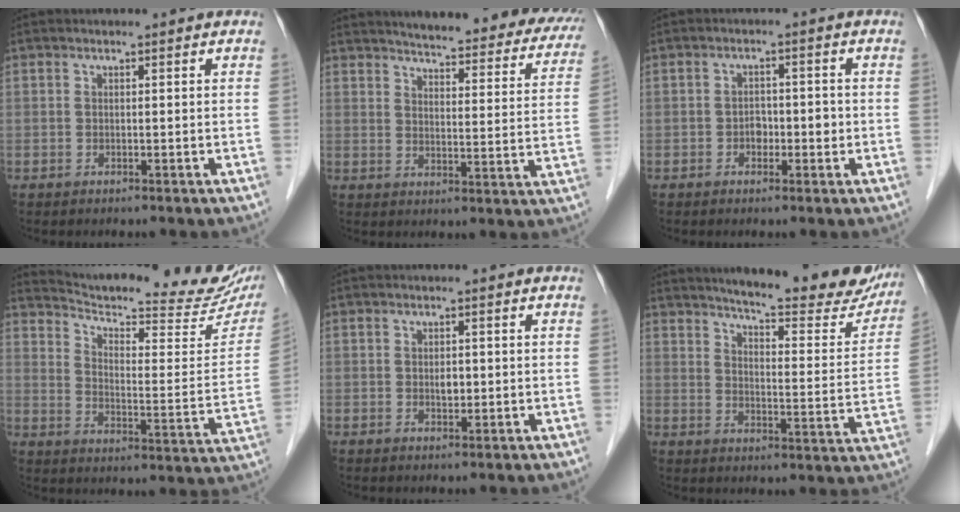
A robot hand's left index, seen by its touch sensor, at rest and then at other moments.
{"total": 25.7, "force": [22.8, 5.4, 10.5], "torque": [-0.131, -0.040, 0.260]}
{"total": 2.8, "force": [-0.7, 1.8, 2.0], "torque": [-0.028, 0.011, -0.012]}
{"total": 24.3, "force": [21.9, 2.7, 10.2], "torque": [-0.151, -0.061, 0.281]}
{"total": 1.5, "force": [0.0, 0.9, 1.2], "torque": [-0.020, 0.000, 0.001]}
{"total": 20.3, "force": [18.0, 3.2, 8.8], "torque": [-0.111, -0.043, 0.217]}